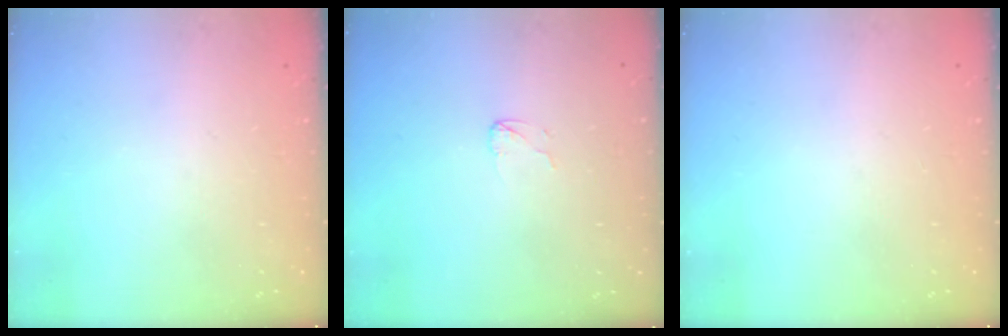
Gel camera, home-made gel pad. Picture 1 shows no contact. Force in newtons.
{"total": 2.9, "press": 2.8, "slide": 0.3}
{"total": 0.0}